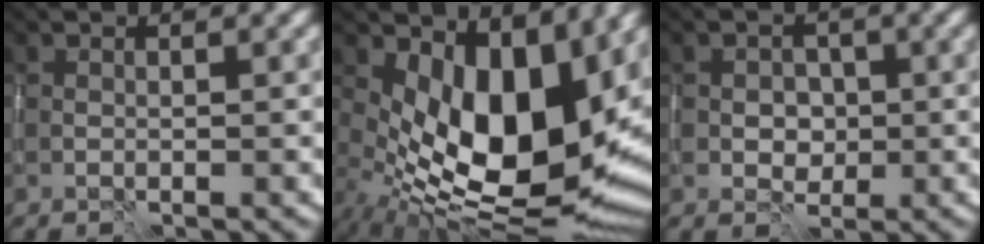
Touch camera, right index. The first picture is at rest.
{"total": 13.4, "force": [1.1, 6.8, 11.5], "torque": [-0.172, -0.023, 0.017]}
{"total": 2.1, "force": [-0.2, 1.9, 1.0], "torque": [-0.018, -0.003, -0.005]}